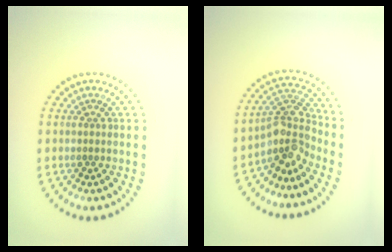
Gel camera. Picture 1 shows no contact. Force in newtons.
{"total": 4.2, "press": 3.1, "slide": 2.8}